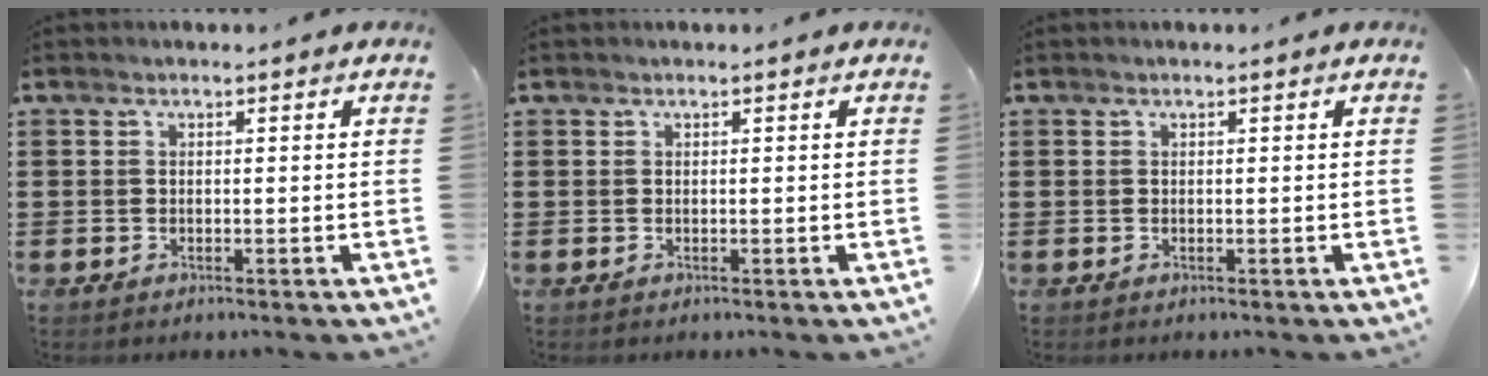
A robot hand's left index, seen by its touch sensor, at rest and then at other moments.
{"total": 0.0}
{"total": 0.0}